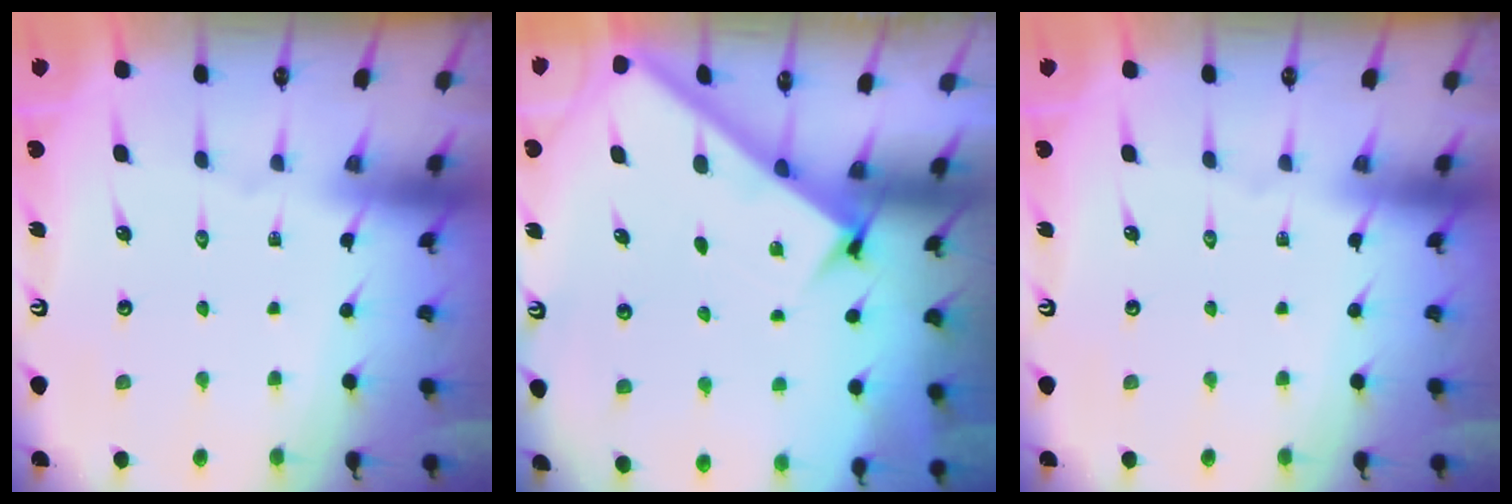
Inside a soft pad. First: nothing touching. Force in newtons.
{"total": 2.6, "press": 2.5, "slide": 0.3}
{"total": 0.0}